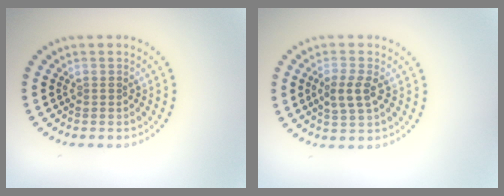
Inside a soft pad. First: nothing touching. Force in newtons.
{"total": 2.6, "press": 2.5, "slide": 0.6}